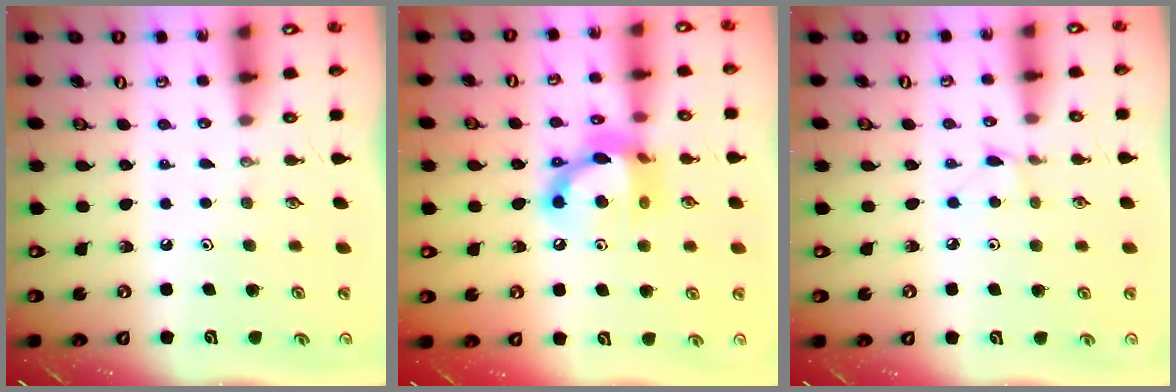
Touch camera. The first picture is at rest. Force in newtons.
{"total": 13.6, "press": 13.6, "slide": 0.8}
{"total": 2.8, "press": 2.7, "slide": 0.4}